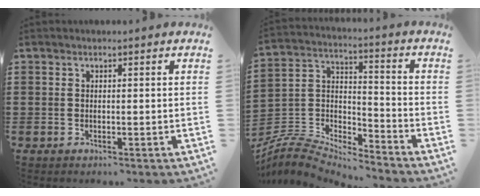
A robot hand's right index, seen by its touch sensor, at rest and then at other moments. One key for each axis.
{"total": 6.8, "fx": -6.6, "fy": 1.0, "fz": 1.2, "tx": -0.042, "ty": -0.004, "tz": -0.138}